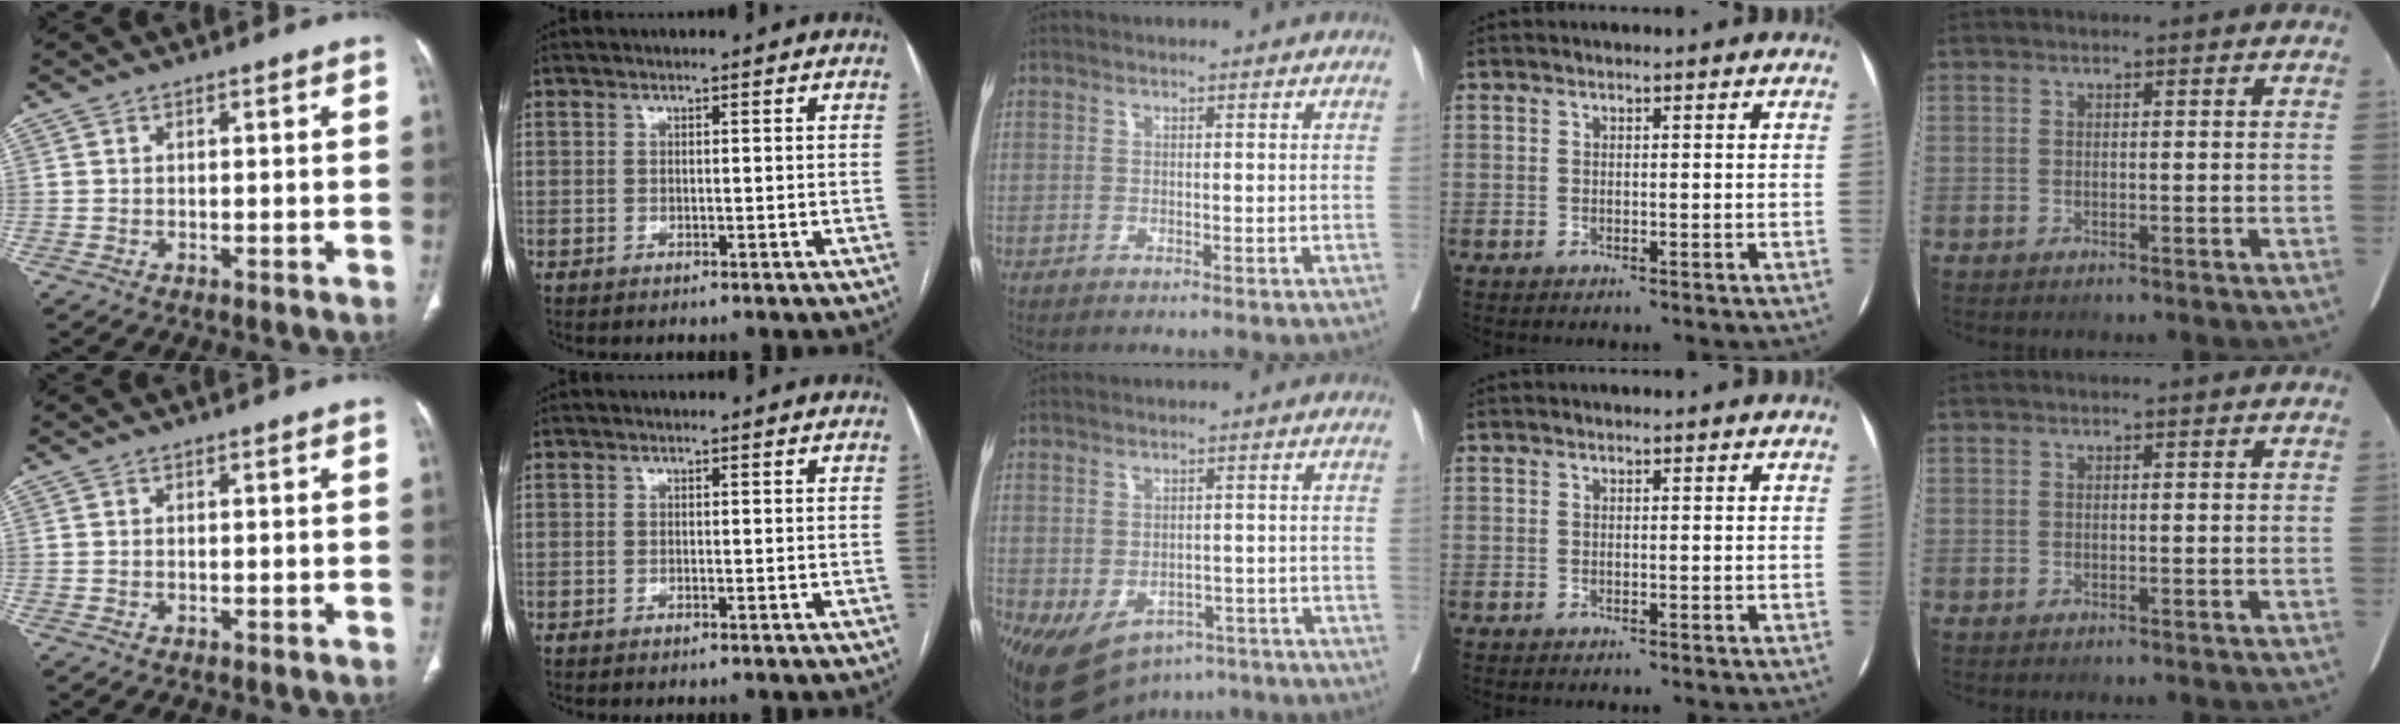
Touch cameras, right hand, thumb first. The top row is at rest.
{"middle": {"total": 11.2, "force": [-6.7, 7.2, 5.3], "torque": [-0.097, 0.007, -0.093]}}